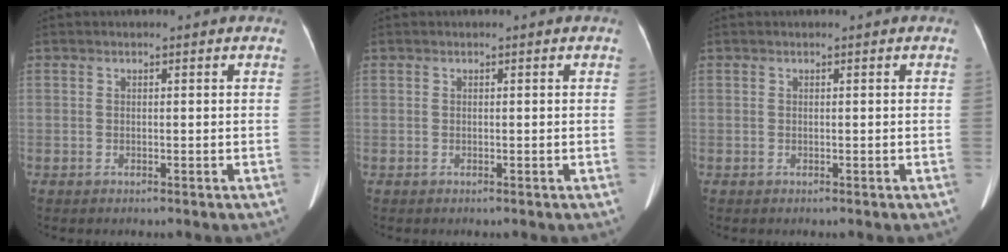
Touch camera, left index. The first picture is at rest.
{"total": 0.0}
{"total": 0.0}